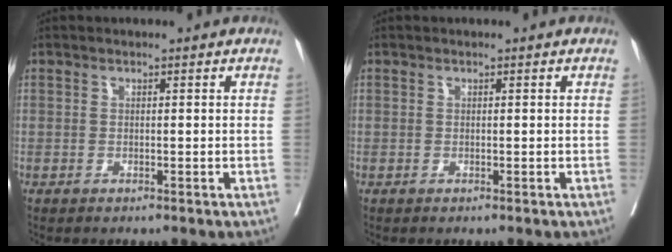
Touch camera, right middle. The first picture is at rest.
{"total": 0.0}